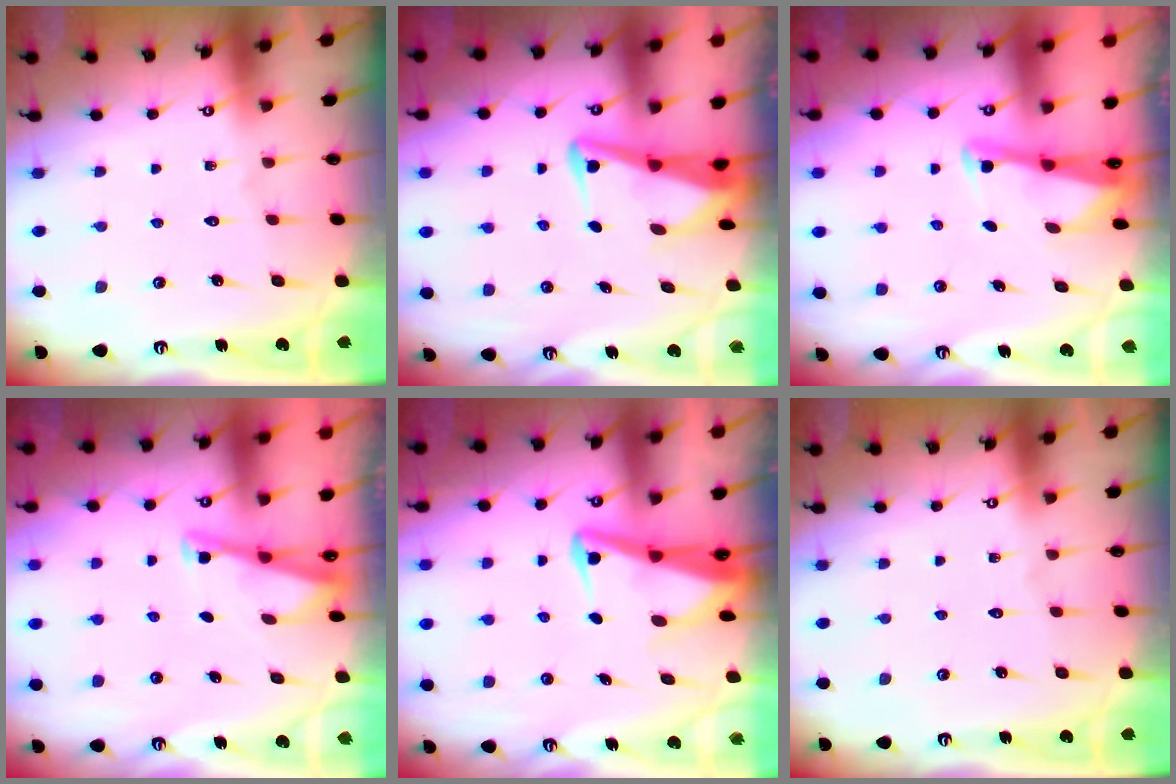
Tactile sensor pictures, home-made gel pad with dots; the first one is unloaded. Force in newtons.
{"total": 4.1, "press": 3.9, "slide": 1.3}
{"total": 2.8, "press": 2.8, "slide": 0.1}
{"total": 3.1, "press": 3.1, "slide": 0.3}
{"total": 4.4, "press": 4.3, "slide": 0.8}
{"total": 0.0}